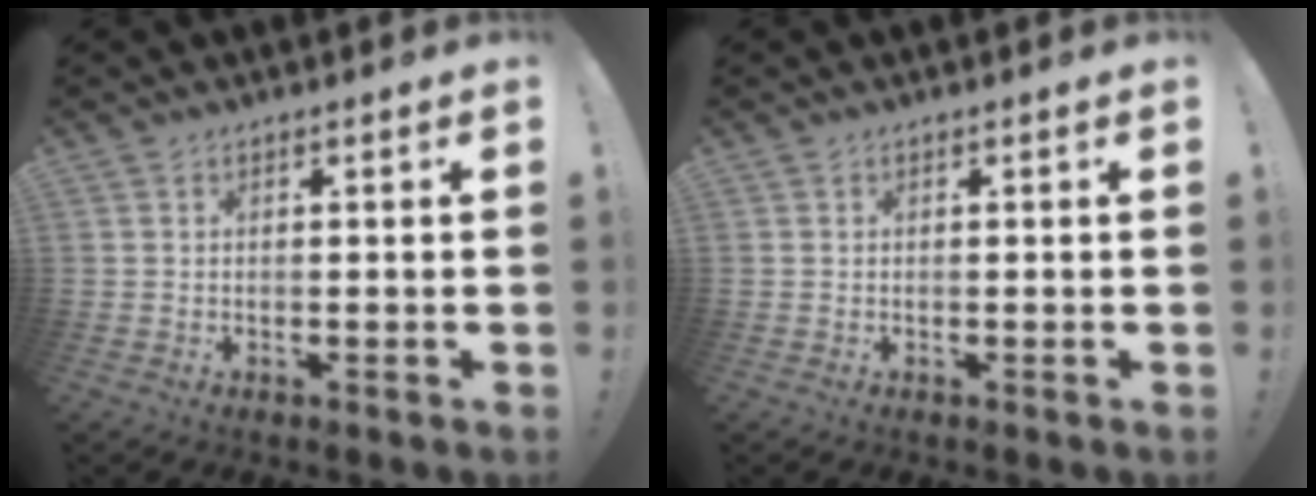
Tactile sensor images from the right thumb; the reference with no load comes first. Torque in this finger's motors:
{"motor_torque": [0.11, 0.09, 0.24, -0.15, -0.03]}